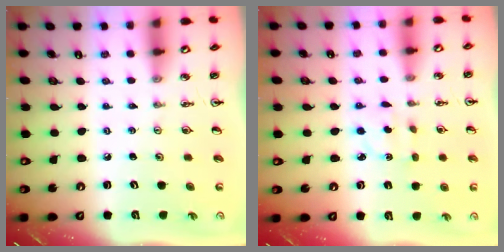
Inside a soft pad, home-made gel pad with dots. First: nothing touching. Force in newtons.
{"total": 2.3, "press": 2.2, "slide": 0.6}